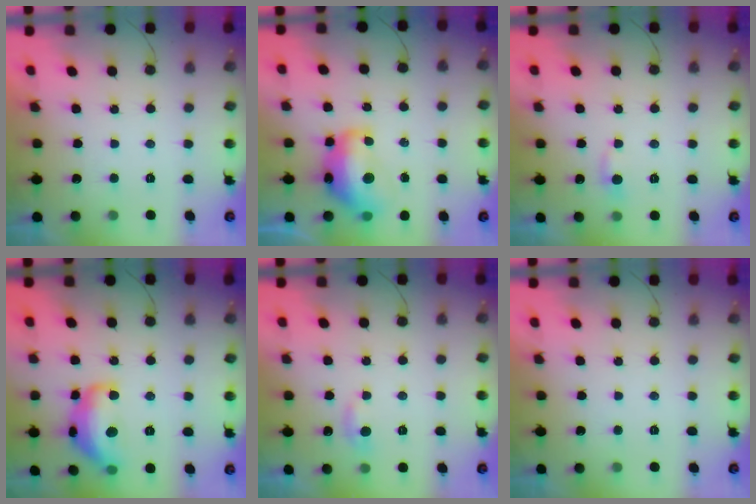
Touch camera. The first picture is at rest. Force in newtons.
{"total": 13.4, "press": 13.3, "slide": 1.4}
{"total": 3.8, "press": 3.8, "slide": 0.5}
{"total": 15.4, "press": 15.4, "slide": 1.3}
{"total": 4.8, "press": 4.8, "slide": 0.7}
{"total": 0.0}